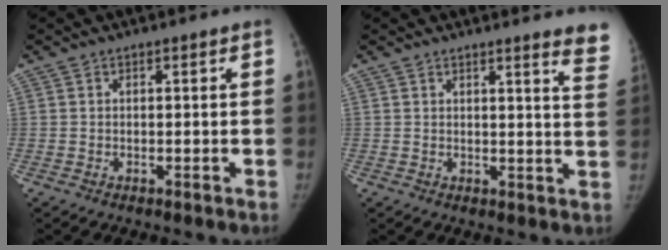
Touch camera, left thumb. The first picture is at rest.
{"total": 7.9, "force": [6.8, 0.2, 4.0], "torque": [-0.025, -0.051, 0.051]}